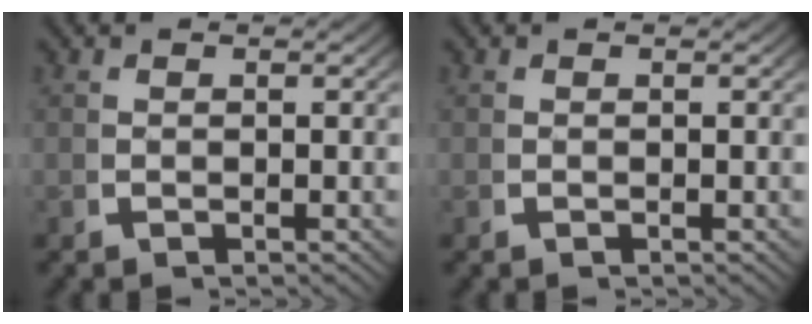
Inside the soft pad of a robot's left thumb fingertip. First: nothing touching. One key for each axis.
{"total": 0.0}